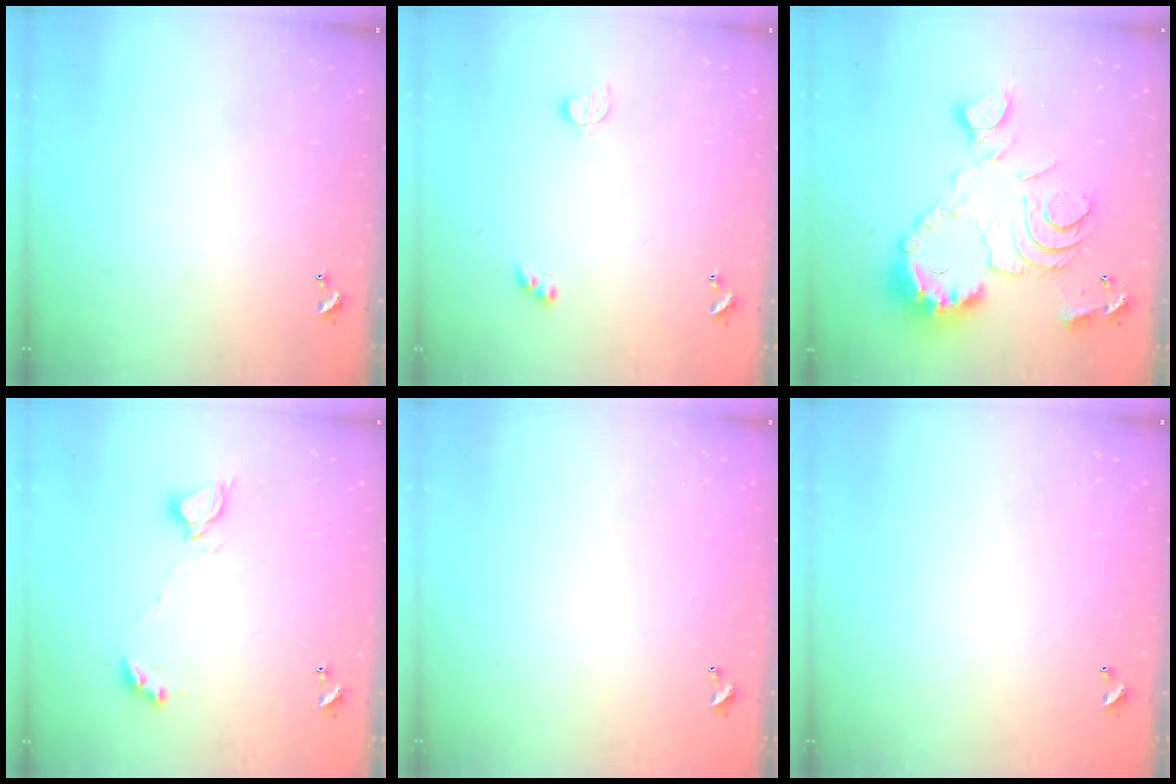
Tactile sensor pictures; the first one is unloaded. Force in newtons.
{"total": 2.5, "press": 2.4, "slide": 0.5}
{"total": 15.6, "press": 15.5, "slide": 1.6}
{"total": 4.2, "press": 4.2, "slide": 0.3}
{"total": 2.9, "press": 2.9, "slide": 0.1}
{"total": 2.8, "press": 2.8, "slide": 0.1}